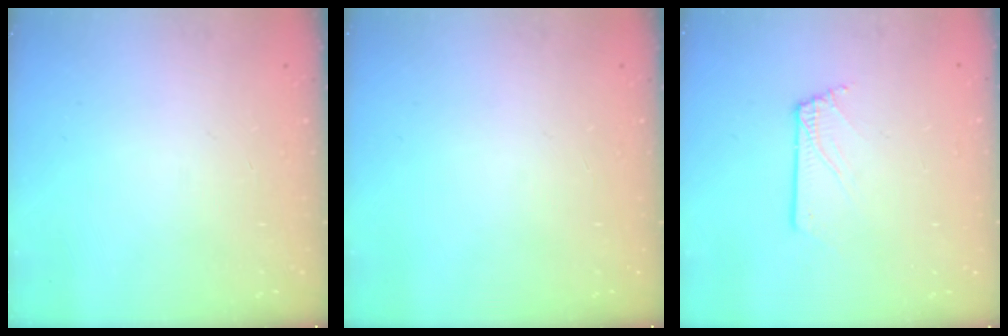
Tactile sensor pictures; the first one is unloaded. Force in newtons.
{"total": 0.0}
{"total": 1.0, "press": 1.0, "slide": 0.1}